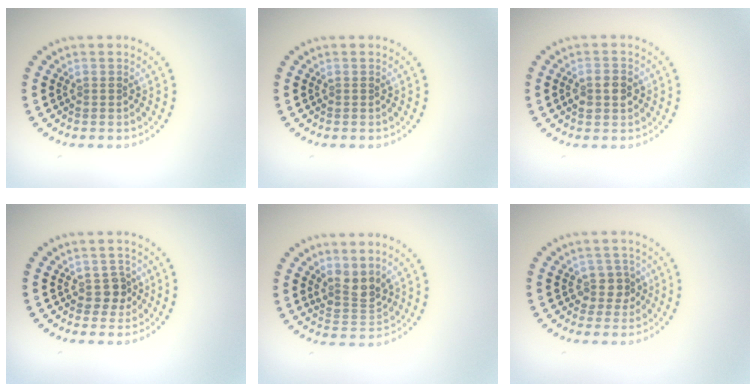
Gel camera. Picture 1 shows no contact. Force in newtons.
{"total": 0.0}
{"total": 2.7, "press": 2.7, "slide": 0.1}
{"total": 1.7, "press": 1.5, "slide": 0.9}
{"total": 2.7, "press": 2.1, "slide": 1.7}
{"total": 2.0, "press": 1.6, "slide": 1.3}